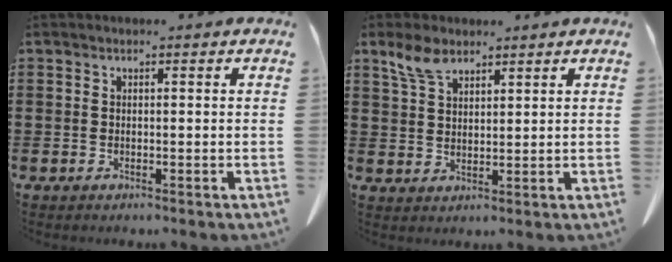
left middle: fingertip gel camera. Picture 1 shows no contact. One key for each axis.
{"total": 4.7, "fx": 3.3, "fy": 2.2, "fz": 2.5, "tx": -0.059, "ty": 0.005, "tz": 0.063}